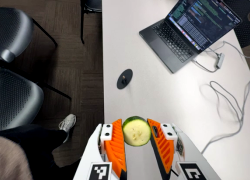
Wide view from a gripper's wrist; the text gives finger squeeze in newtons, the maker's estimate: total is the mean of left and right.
{"total": 9.7, "left": 9.3, "right": 10.0}